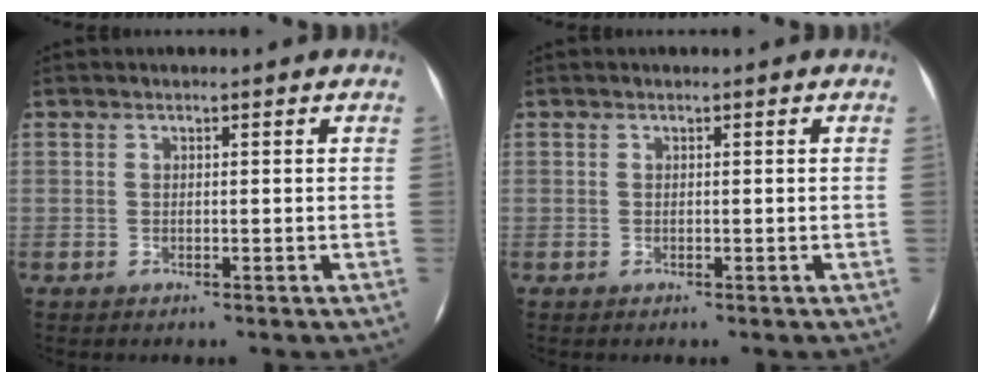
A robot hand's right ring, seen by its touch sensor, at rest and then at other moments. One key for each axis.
{"total": 0.0}